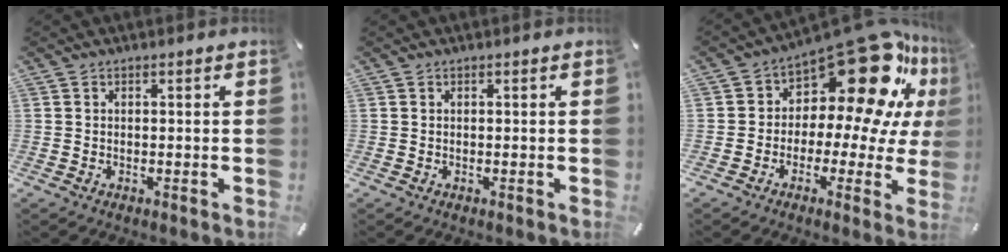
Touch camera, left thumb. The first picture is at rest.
{"total": 0.0}
{"total": 20.9, "force": [10.6, 10.3, 14.8], "torque": [-0.199, -0.085, 0.175]}